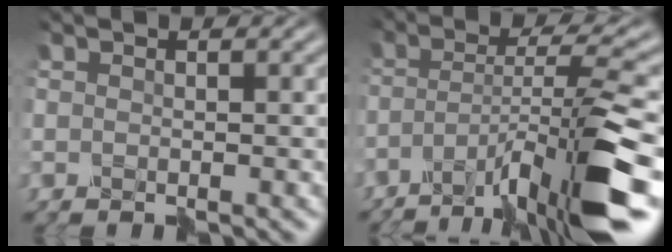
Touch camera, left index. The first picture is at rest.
{"total": 9.6, "force": [-5.9, 1.1, 7.5], "torque": [-0.125, 0.023, -0.102]}